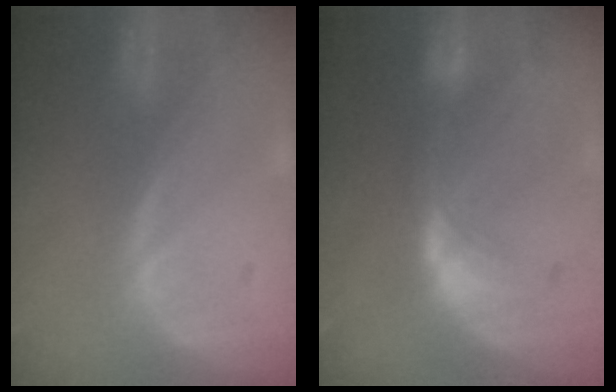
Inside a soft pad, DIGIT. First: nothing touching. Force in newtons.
{"total": 8.0, "press": 7.1, "slide": 3.8}